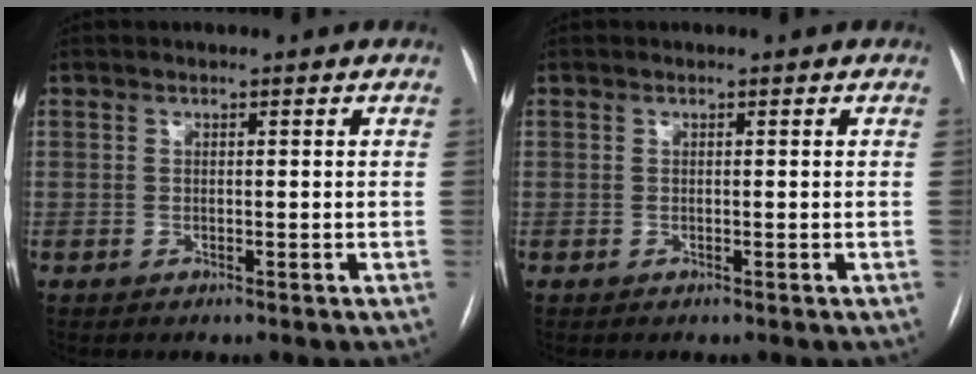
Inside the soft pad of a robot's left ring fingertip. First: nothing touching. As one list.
[{"total": 0.0}]